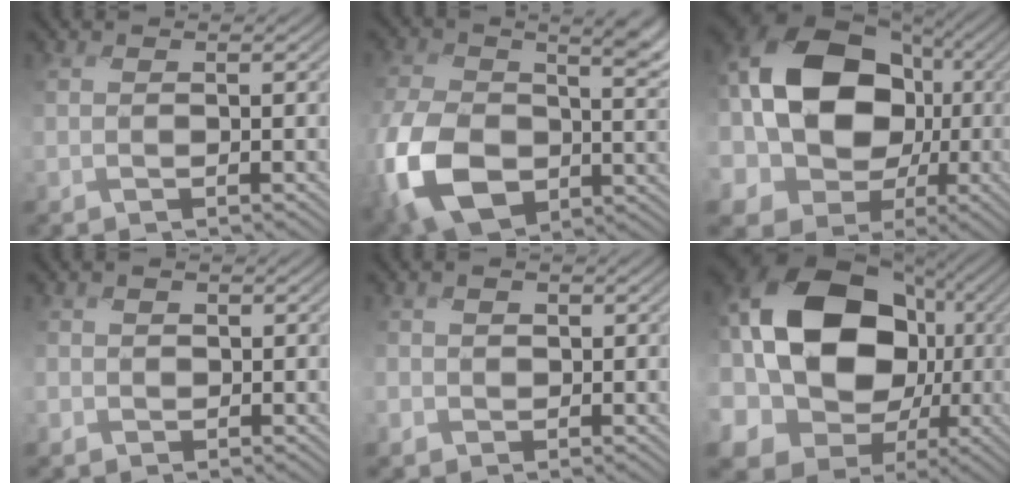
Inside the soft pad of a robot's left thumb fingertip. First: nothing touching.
{"total": 14.0, "force": [-1.7, 9.4, 10.2], "torque": [-0.231, -0.035, -0.031]}
{"total": 18.3, "force": [0.5, 14.8, 10.8], "torque": [-0.220, -0.008, 0.006]}
{"total": 1.4, "force": [-0.5, 1.3, -0.2], "torque": [0.004, -0.004, -0.014]}
{"total": 1.7, "force": [-0.5, 1.6, 0.0], "torque": [-0.002, -0.004, -0.016]}
{"total": 20.7, "force": [1.2, 16.1, 13.0], "torque": [-0.272, -0.005, 0.027]}